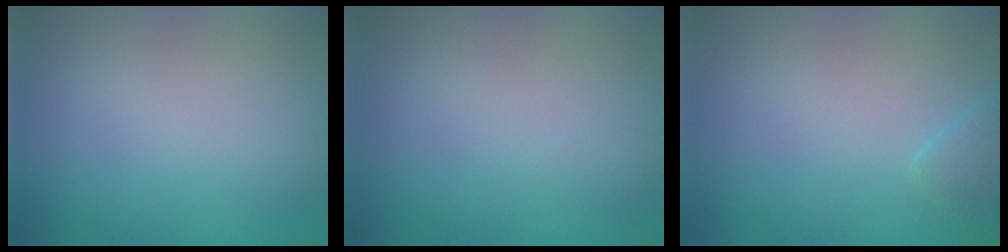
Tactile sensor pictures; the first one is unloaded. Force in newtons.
{"total": 0.0}
{"total": 1.5, "press": 1.5, "slide": 0.1}